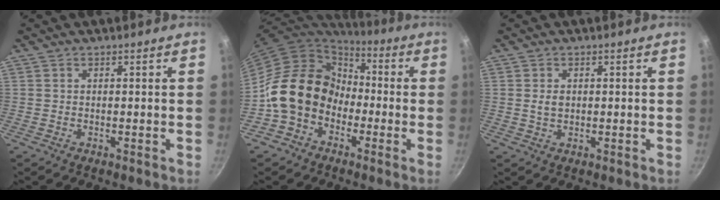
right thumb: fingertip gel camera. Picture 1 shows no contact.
{"total": 15.2, "force": [-3.6, 12.4, 8.1], "torque": [-0.101, 0.052, -0.078]}
{"total": 2.1, "force": [0.2, 1.5, 1.5], "torque": [-0.020, 0.000, 0.004]}